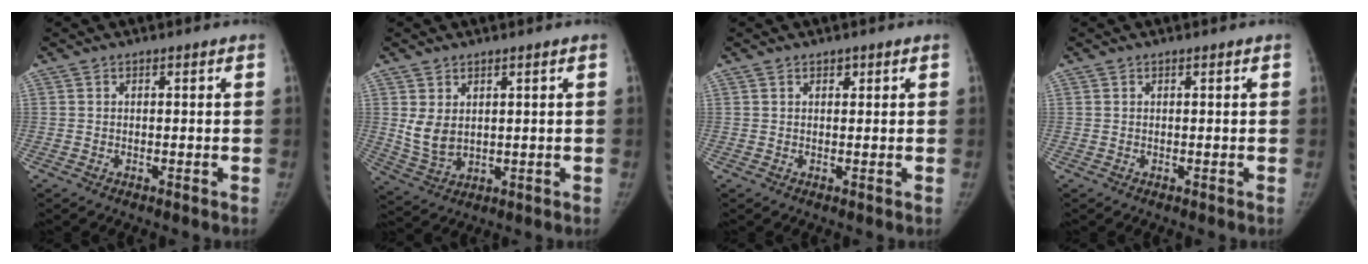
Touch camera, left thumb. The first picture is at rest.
{"total": 5.5, "force": [1.4, 3.7, 3.9], "torque": [-0.067, -0.010, 0.040]}
{"total": 0.9, "force": [0.6, 0.6, 0.4], "torque": [0.003, -0.002, 0.006]}
{"total": 0.0}